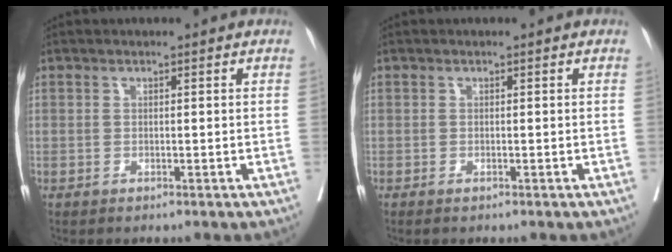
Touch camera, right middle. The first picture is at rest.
{"total": 0.5, "force": [-0.3, 0.1, 0.3], "torque": [-0.008, -0.001, -0.004]}